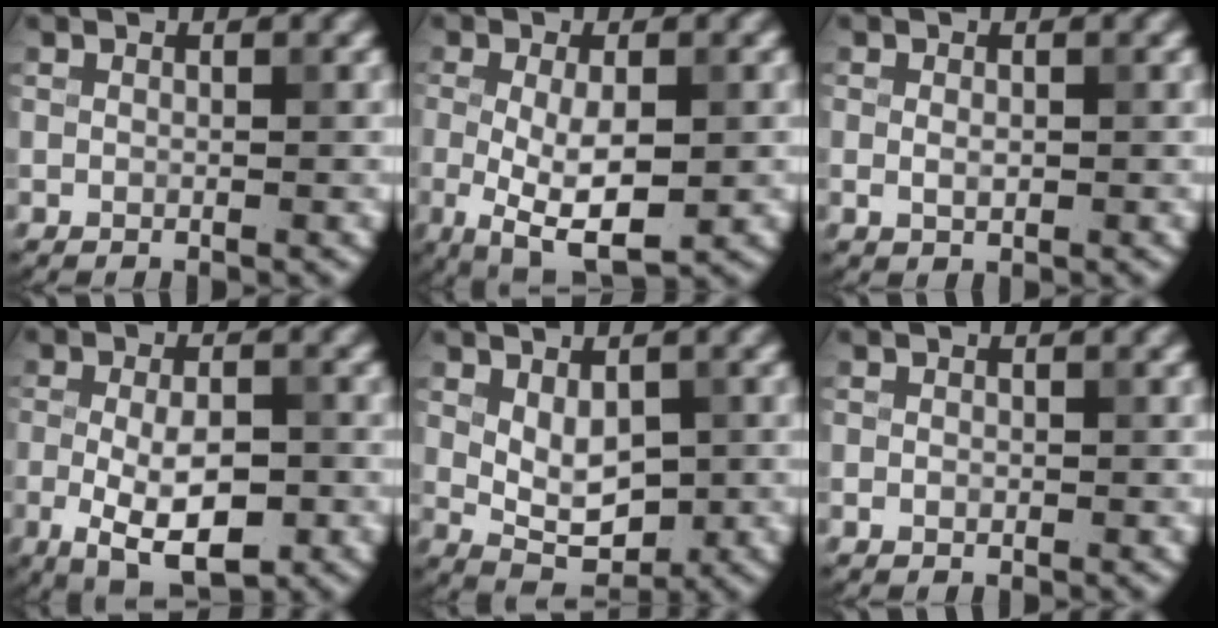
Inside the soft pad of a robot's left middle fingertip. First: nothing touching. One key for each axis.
{"total": 6.2, "fx": -1.1, "fy": 2.5, "fz": 5.6, "tx": -0.110, "ty": -0.016, "tz": -0.013}
{"total": 1.2, "fx": 0.0, "fy": 0.8, "fz": 1.0, "tx": -0.019, "ty": -0.002, "tz": 0.000}
{"total": 7.0, "fx": -2.3, "fy": 3.0, "fz": 5.9, "tx": -0.105, "ty": -0.008, "tz": -0.036}
{"total": 4.3, "fx": 0.4, "fy": 2.6, "fz": 3.4, "tx": -0.060, "ty": -0.003, "tz": 0.015}
{"total": 0.7, "fx": -0.1, "fy": 0.5, "fz": 0.4, "tx": -0.005, "ty": -0.003, "tz": -0.002}